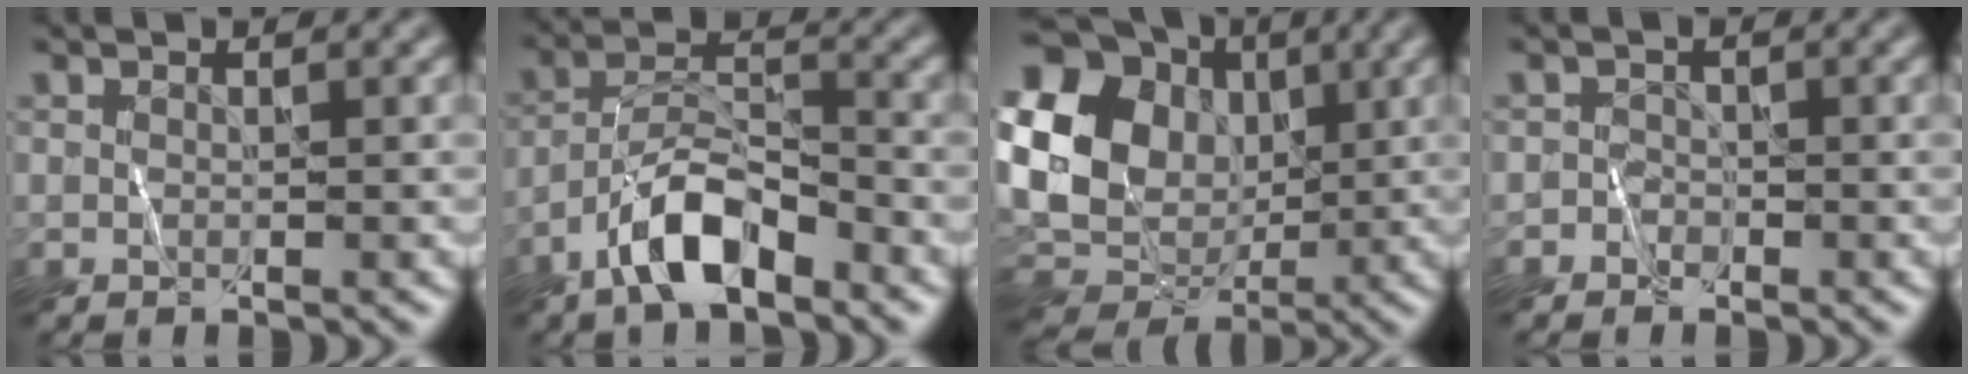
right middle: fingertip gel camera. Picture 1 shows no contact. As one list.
[{"total": 5.9, "force": [-3.8, 2.1, 4.0], "torque": [-0.066, 0.009, -0.076]}, {"total": 21.5, "force": [4.5, 18.8, 9.6], "torque": [-0.237, 0.032, 0.040]}, {"total": 1.1, "force": [-0.8, 0.7, -0.2], "torque": [0.010, 0.006, -0.016]}]